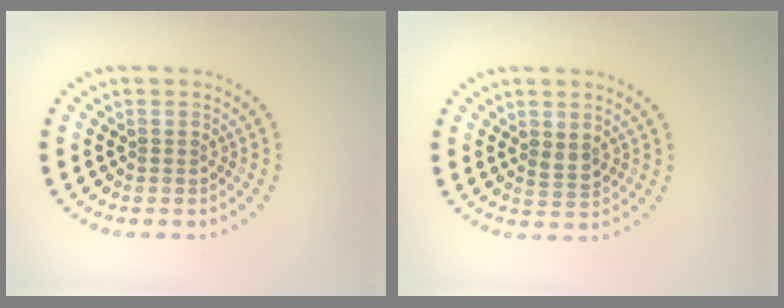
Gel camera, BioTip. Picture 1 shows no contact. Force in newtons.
{"total": 1.1, "press": 1.1, "slide": 0.4}